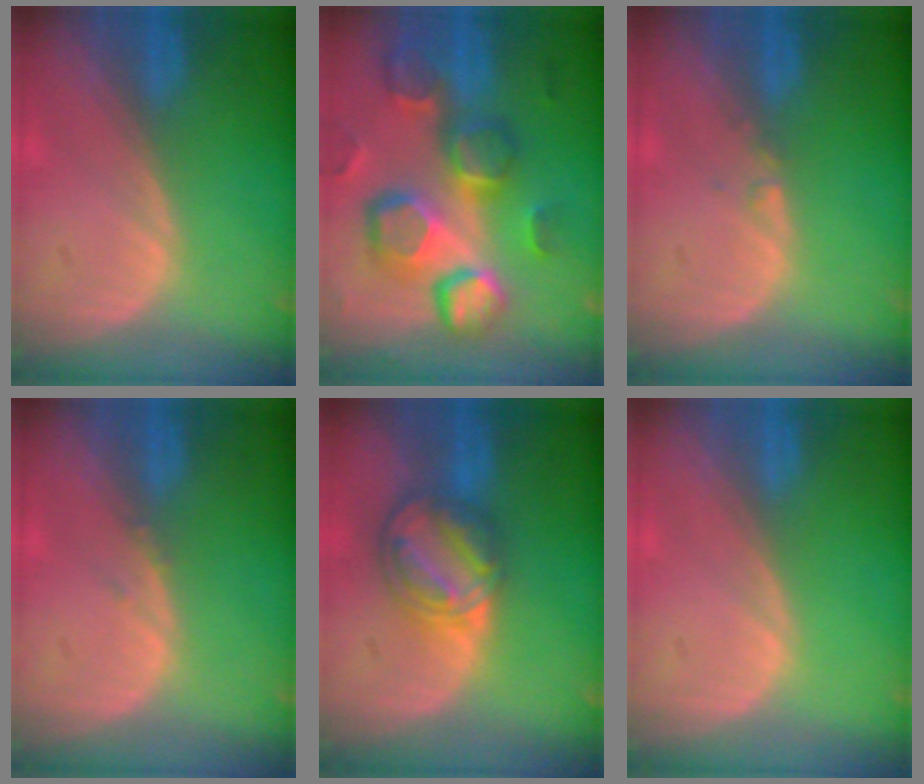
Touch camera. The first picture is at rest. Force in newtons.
{"total": 13.1, "press": 11.4, "slide": 6.4}
{"total": 0.6, "press": 0.6, "slide": 0.2}
{"total": 0.6, "press": 0.6, "slide": 0.3}
{"total": 8.2, "press": 6.9, "slide": 4.4}
{"total": 0.0}